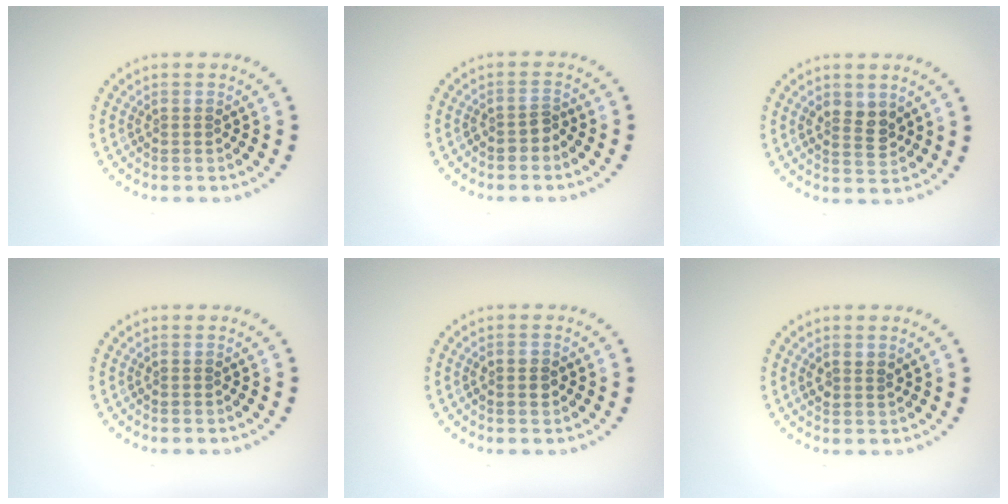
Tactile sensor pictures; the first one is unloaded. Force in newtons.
{"total": 1.1, "press": 1.0, "slide": 0.4}
{"total": 2.4, "press": 2.3, "slide": 0.6}
{"total": 0.0}
{"total": 1.3, "press": 1.3, "slide": 0.1}
{"total": 1.3, "press": 1.2, "slide": 0.6}